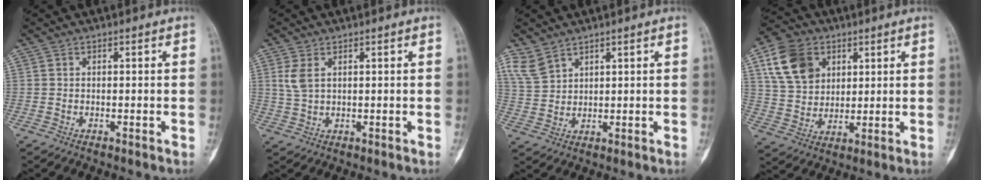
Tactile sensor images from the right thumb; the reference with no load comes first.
{"total": 3.4, "force": [1.3, 1.7, 2.6], "torque": [-0.063, 0.003, 0.034]}
{"total": 4.5, "force": [3.5, 2.5, 1.4], "torque": [-0.024, -0.017, 0.082]}
{"total": 13.0, "force": [5.3, 9.9, 6.6], "torque": [-0.100, -0.008, 0.101]}